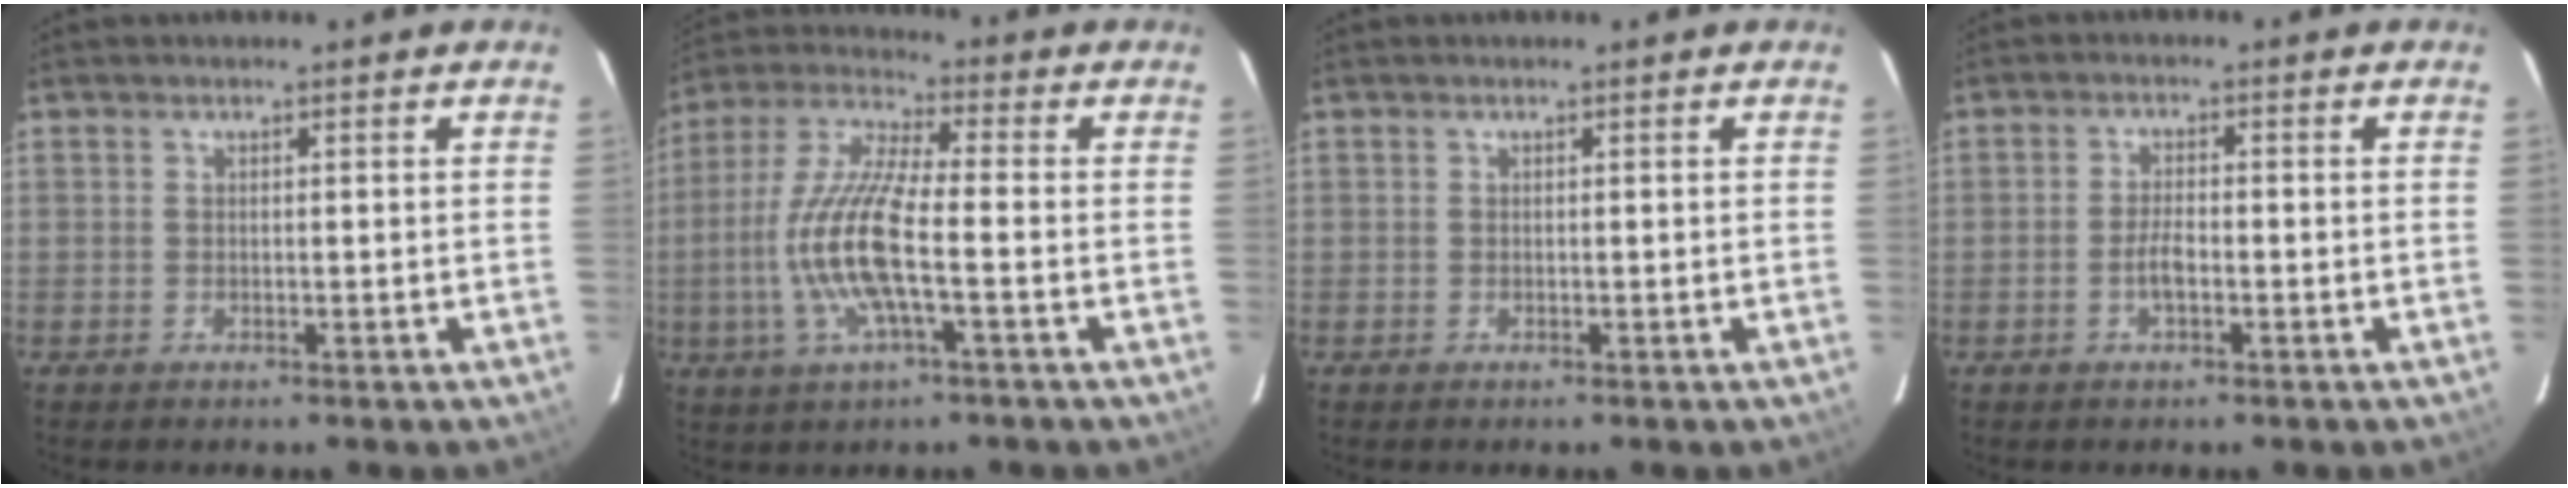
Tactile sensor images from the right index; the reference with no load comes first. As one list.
[{"total": 14.1, "force": [-3.0, 2.8, 13.5], "torque": [-0.282, -0.002, -0.062]}, {"total": 0.0}, {"total": 3.0, "force": [-1.1, 1.1, 2.5], "torque": [-0.053, 0.002, -0.021]}]